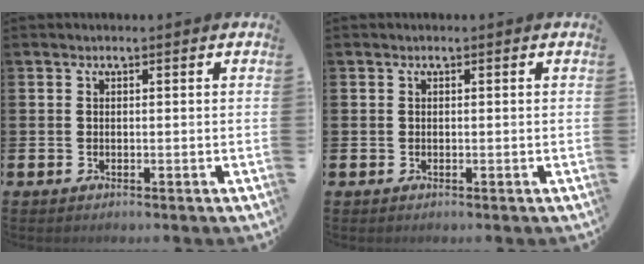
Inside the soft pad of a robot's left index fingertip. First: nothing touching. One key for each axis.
{"total": 0.0}